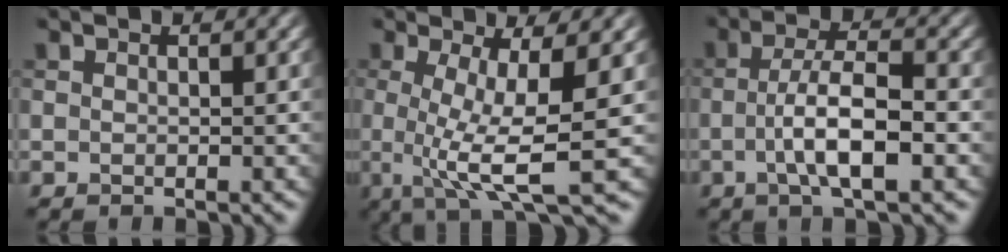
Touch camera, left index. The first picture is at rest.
{"total": 7.4, "force": [-0.4, 1.4, 7.3], "torque": [-0.119, -0.006, -0.005]}
{"total": 5.5, "force": [-1.2, 1.4, 5.2], "torque": [-0.093, 0.005, -0.025]}